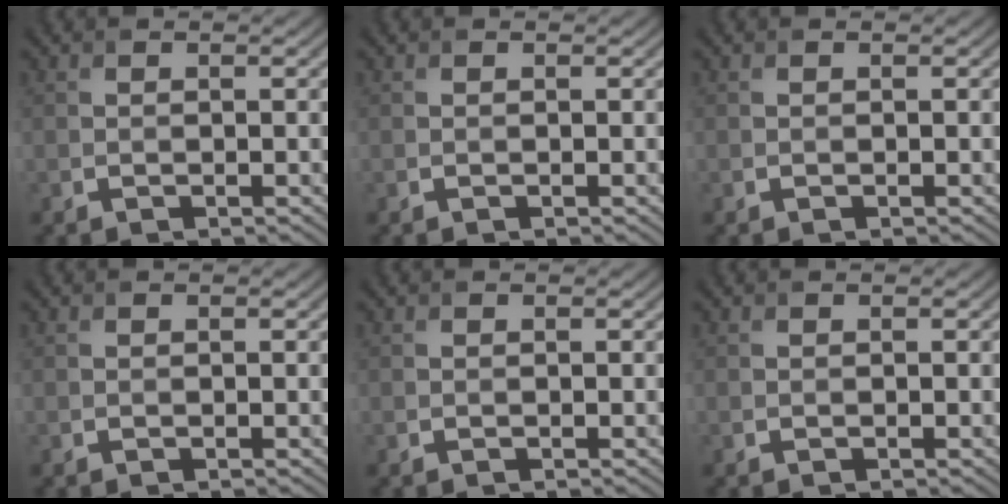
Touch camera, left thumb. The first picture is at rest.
{"total": 0.0}
{"total": 0.0}
{"total": 0.0}
{"total": 0.0}
{"total": 0.0}